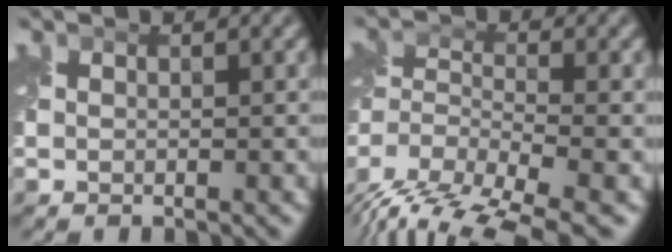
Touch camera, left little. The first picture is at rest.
{"total": 9.2, "force": [-7.1, 3.3, 4.9], "torque": [-0.090, -0.016, -0.122]}